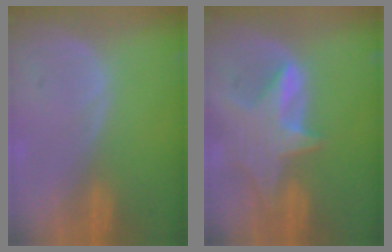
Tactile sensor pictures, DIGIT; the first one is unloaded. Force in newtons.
{"total": 6.6, "press": 6.4, "slide": 1.2}